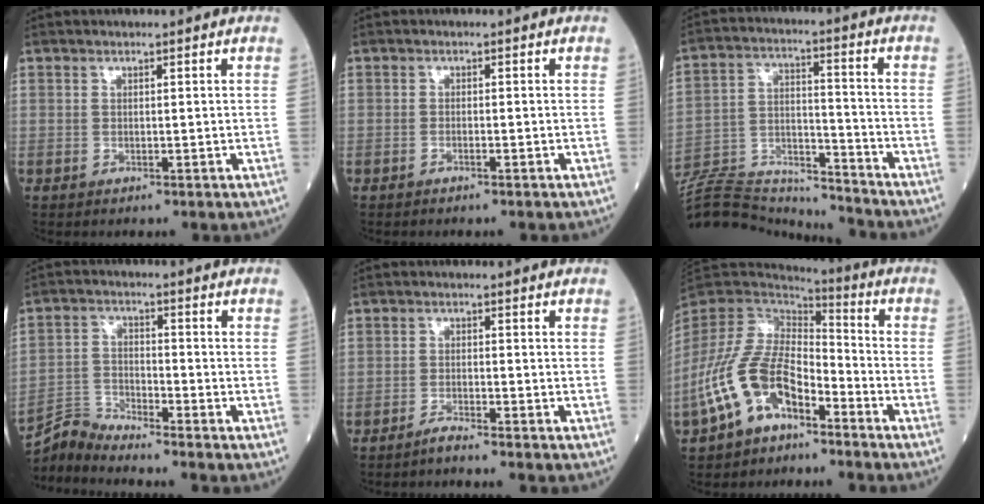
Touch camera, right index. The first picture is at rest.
{"total": 0.6, "force": [-0.5, 0.0, 0.2], "torque": [-0.009, -0.001, -0.009]}
{"total": 18.8, "force": [-18.2, 3.1, 3.7], "torque": [-0.091, 0.023, -0.295]}
{"total": 5.5, "force": [-5.3, -1.2, -0.7], "torque": [0.001, -0.010, -0.103]}
{"total": 2.1, "force": [-2.0, -0.5, 0.5], "torque": [-0.013, -0.003, -0.040]}
{"total": 13.0, "force": [-6.9, 6.6, 8.8], "torque": [-0.193, 0.017, -0.133]}